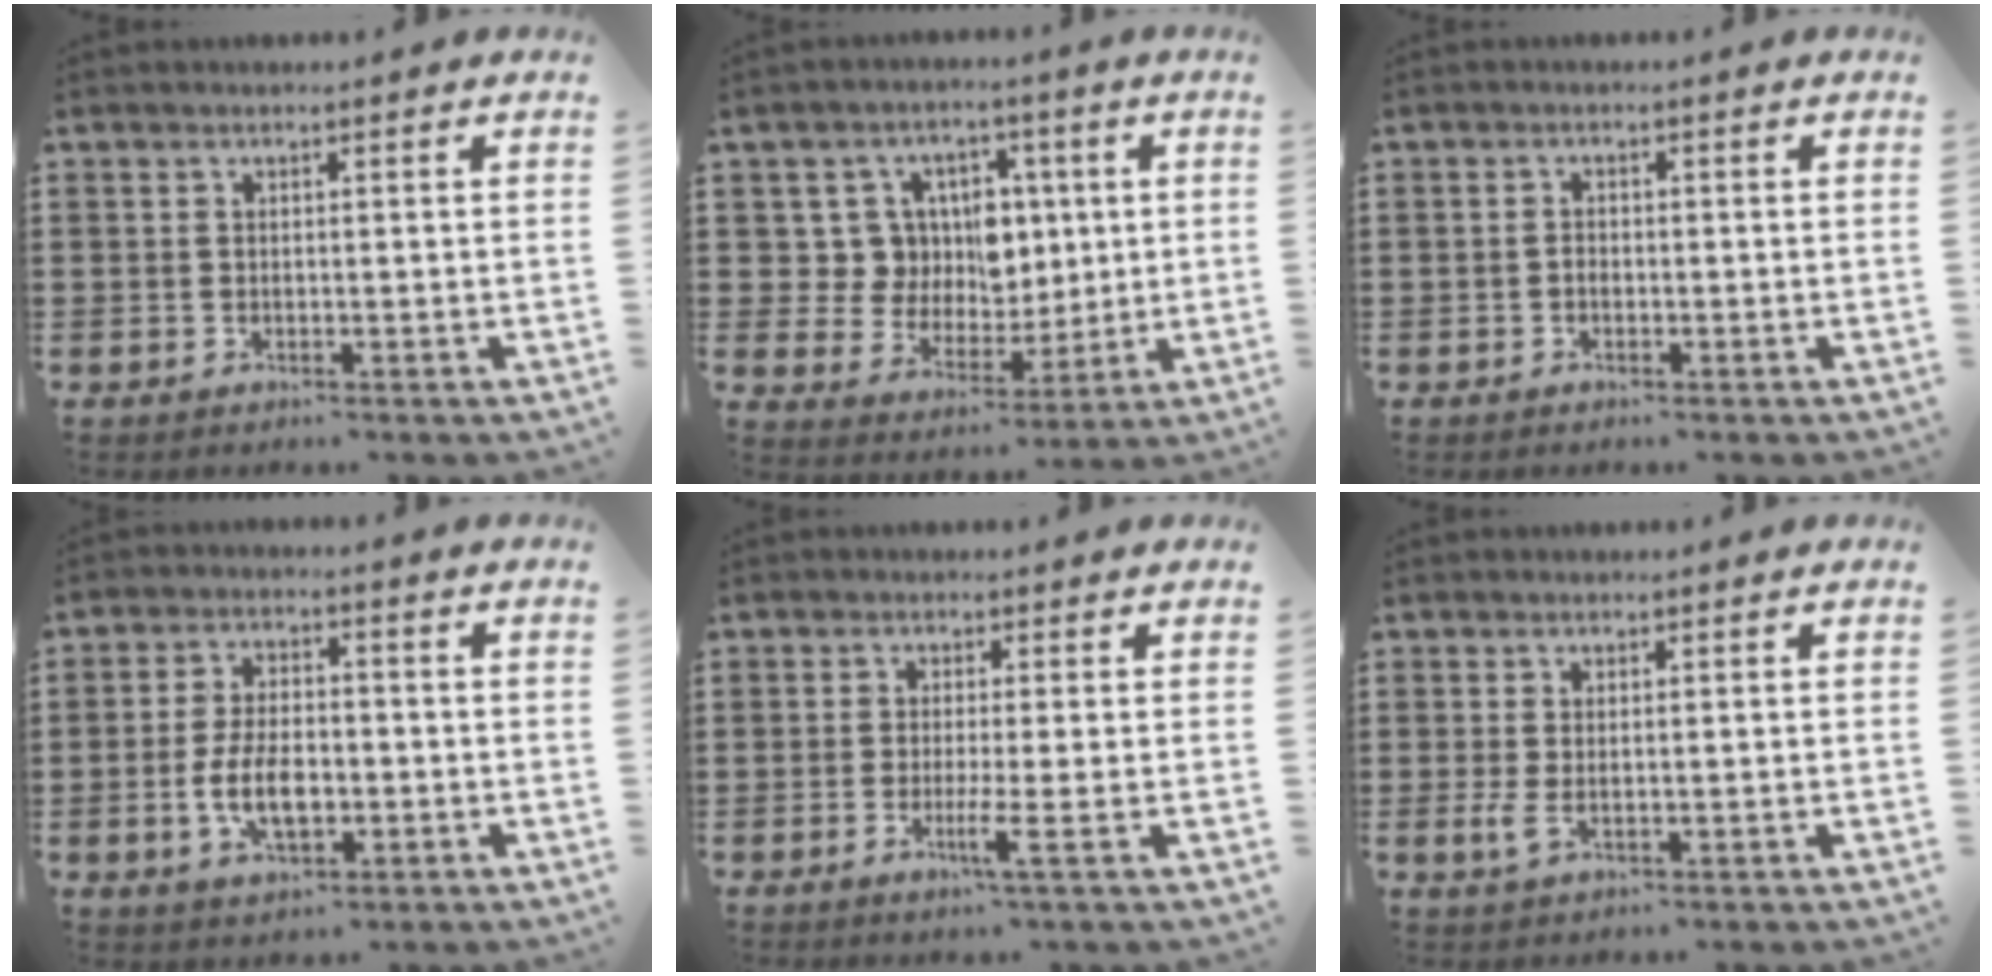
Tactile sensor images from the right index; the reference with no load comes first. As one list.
[{"total": 9.0, "force": [2.0, 8.1, 3.5], "torque": [-0.084, 0.008, 0.041]}, {"total": 0.9, "force": [-0.5, 0.6, 0.5], "torque": [-0.011, -0.001, -0.009]}, {"total": 7.0, "force": [-1.7, 3.4, 5.8], "torque": [-0.130, 0.001, -0.035]}, {"total": 3.4, "force": [-1.2, -0.3, 3.1], "torque": [-0.056, -0.011, -0.022]}, {"total": 1.9, "force": [-0.3, 0.6, 1.8], "torque": [-0.041, -0.005, -0.006]}]